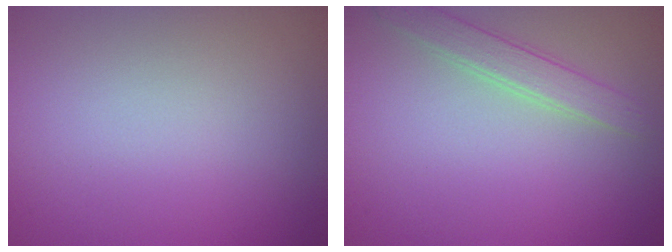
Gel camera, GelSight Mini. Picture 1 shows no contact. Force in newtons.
{"total": 2.4, "press": 2.4, "slide": 0.1}